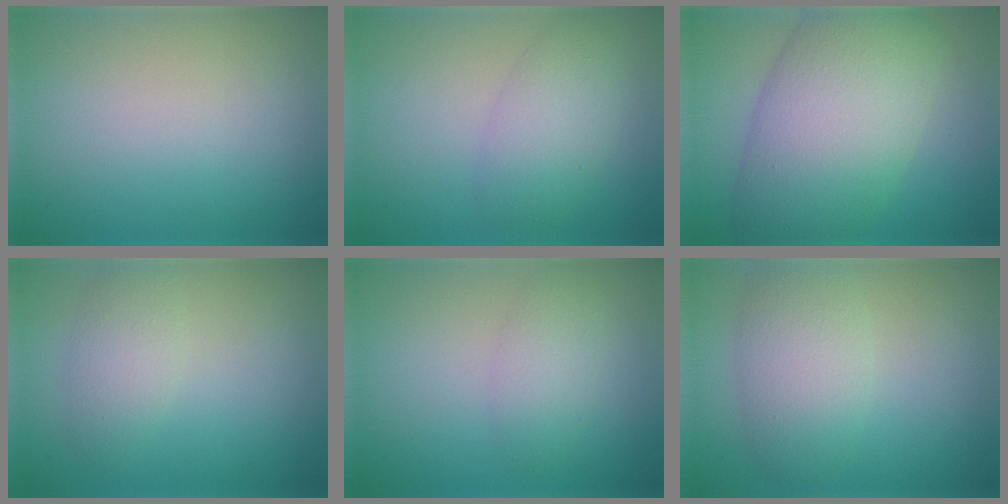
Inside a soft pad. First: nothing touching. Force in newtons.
{"total": 3.7, "press": 3.7, "slide": 0.1}
{"total": 12.1, "press": 12.1, "slide": 0.4}
{"total": 2.7, "press": 2.7, "slide": 0.0}
{"total": 2.3, "press": 2.3, "slide": 0.1}
{"total": 3.6, "press": 3.6, "slide": 0.3}